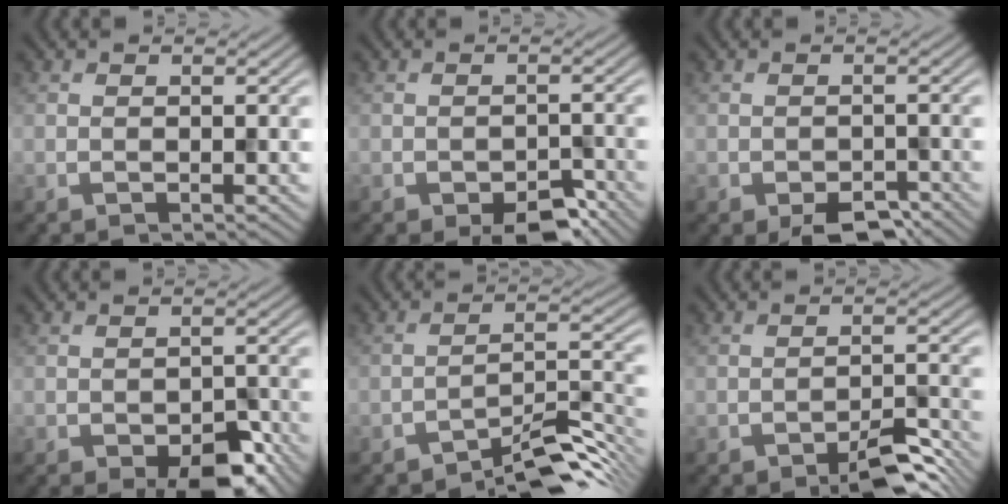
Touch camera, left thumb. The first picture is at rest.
{"total": 4.6, "force": [-3.1, 2.0, 2.8], "torque": [-0.038, -0.003, -0.042]}
{"total": 4.1, "force": [-2.9, 1.8, 2.2], "torque": [-0.032, -0.009, -0.041]}
{"total": 5.7, "force": [-3.5, 2.5, 3.7], "torque": [-0.050, -0.006, -0.044]}
{"total": 6.8, "force": [-5.4, 1.4, 3.9], "torque": [-0.055, 0.010, -0.092]}
{"total": 5.1, "force": [-3.5, 1.4, 3.4], "torque": [-0.048, 0.005, -0.053]}